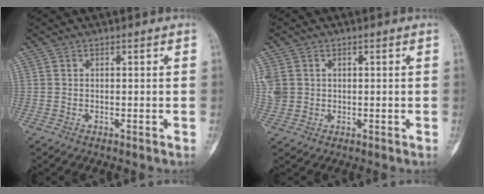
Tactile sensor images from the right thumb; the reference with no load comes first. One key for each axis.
{"total": 7.4, "fx": 1.3, "fy": 6.4, "fz": 3.6, "tx": -0.108, "ty": 0.010, "tz": 0.036}